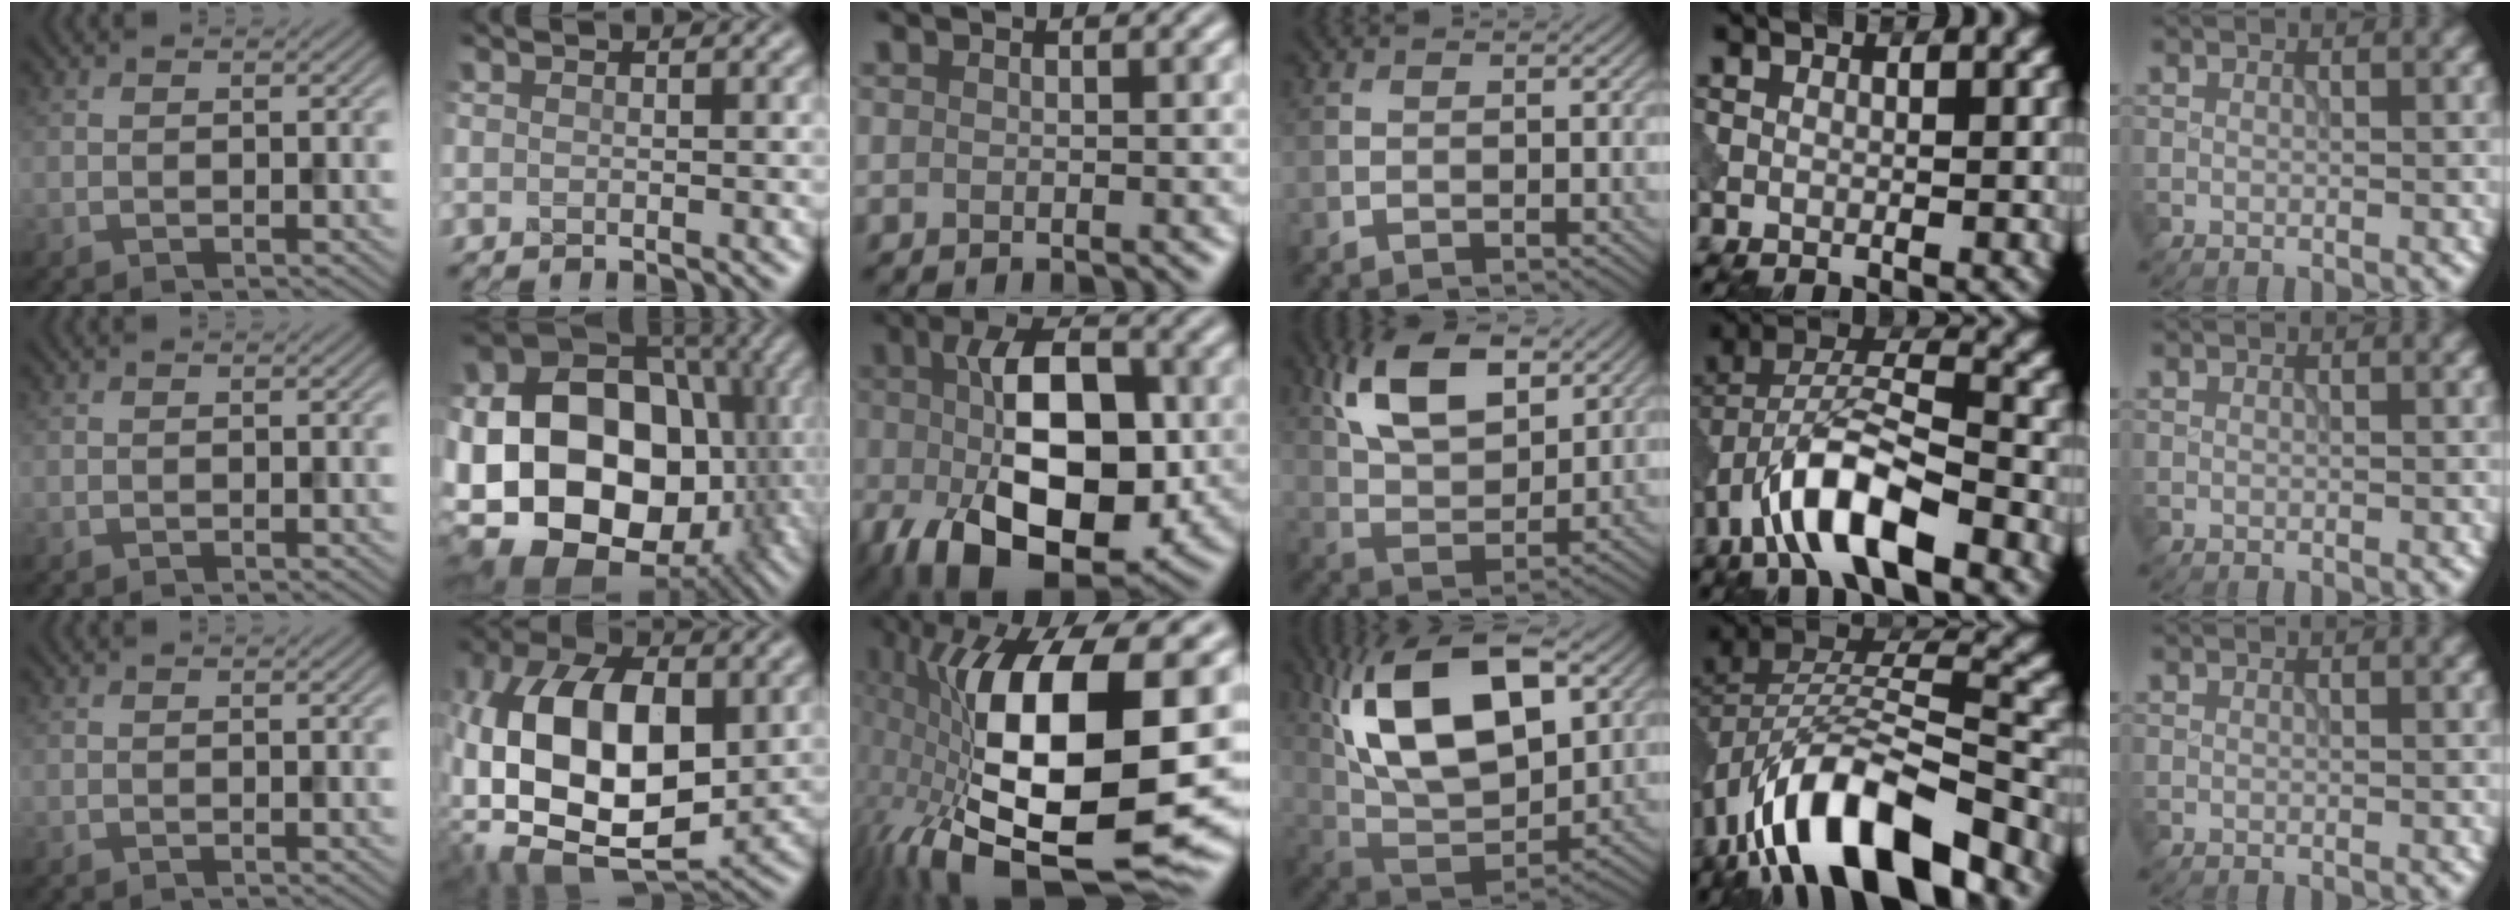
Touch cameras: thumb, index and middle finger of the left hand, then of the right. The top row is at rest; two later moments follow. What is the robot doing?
{"motion": "insert", "object": "peg toy"}